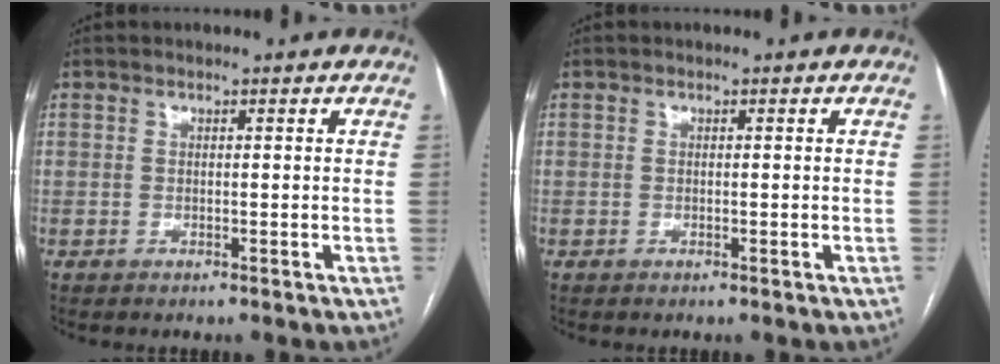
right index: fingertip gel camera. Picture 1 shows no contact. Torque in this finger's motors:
{"motor_torque": [-0.18, -0.11, 0.01, 0.00]}